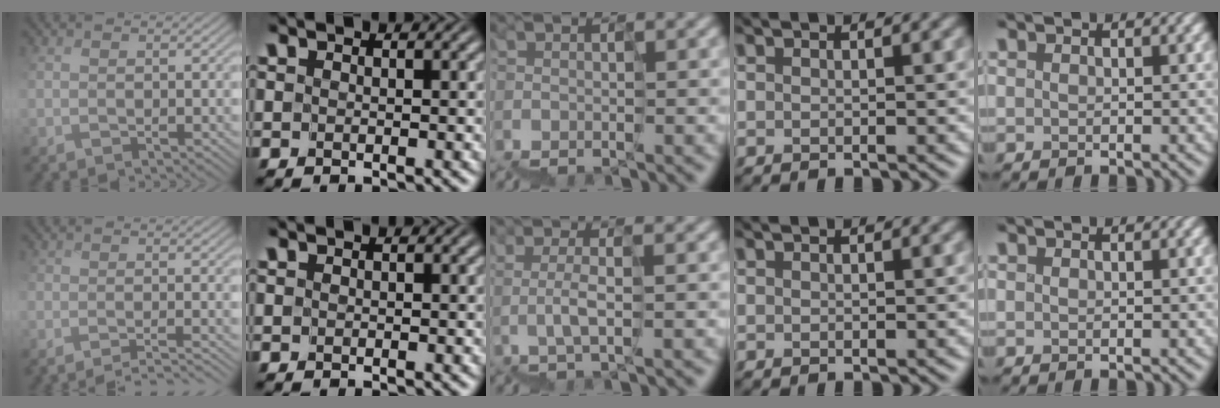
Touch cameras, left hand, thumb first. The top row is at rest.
{"thumb": {"total": 5.0, "force": [-4.4, 0.6, 2.4], "torque": [-0.034, 0.007, -0.071]}, "middle": {"total": 1.1, "force": [0.9, -0.2, 0.5], "torque": [-0.007, 0.009, 0.019]}}